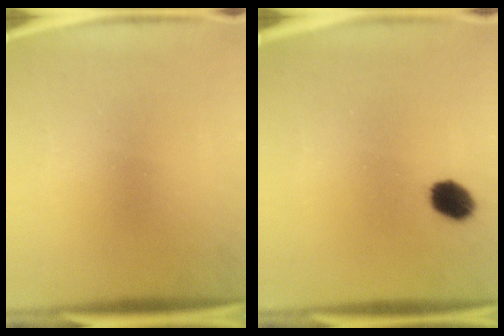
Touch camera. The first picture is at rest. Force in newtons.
{"total": 5.5}